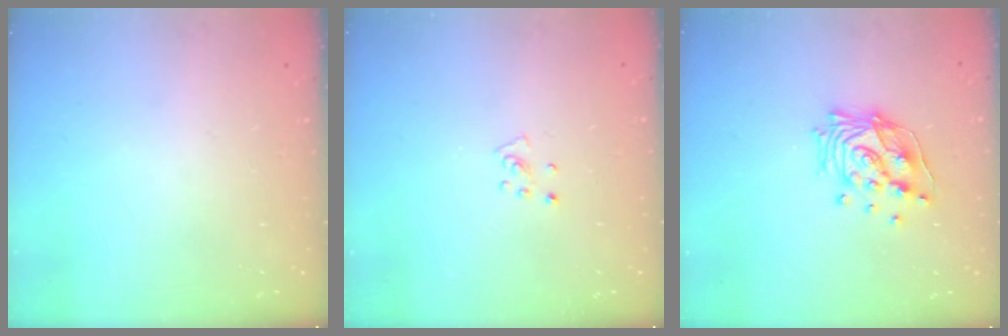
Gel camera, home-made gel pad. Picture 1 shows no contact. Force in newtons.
{"total": 3.7, "press": 3.7, "slide": 0.3}
{"total": 14.4, "press": 14.3, "slide": 1.7}